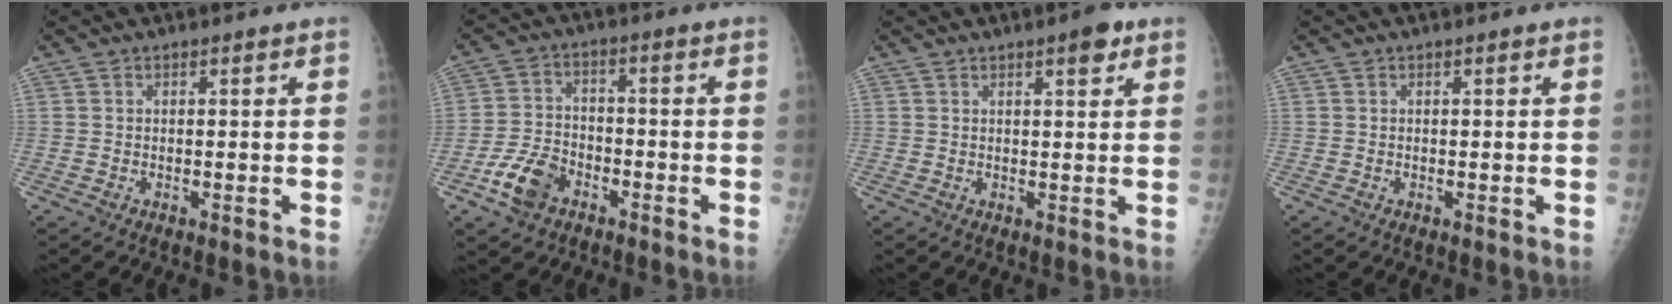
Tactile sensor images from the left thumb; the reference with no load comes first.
{"total": 8.1, "force": [-4.7, 5.3, 4.0], "torque": [-0.072, 0.025, -0.084]}
{"total": 3.6, "force": [2.0, 1.1, 2.8], "torque": [-0.032, -0.006, 0.023]}
{"total": 0.0}